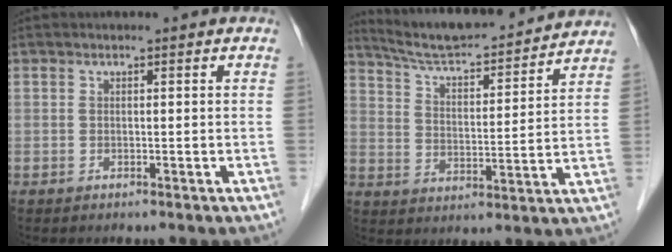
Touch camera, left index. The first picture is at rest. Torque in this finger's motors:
{"motor_torque": [-0.10, -0.32, 0.10, 0.08]}